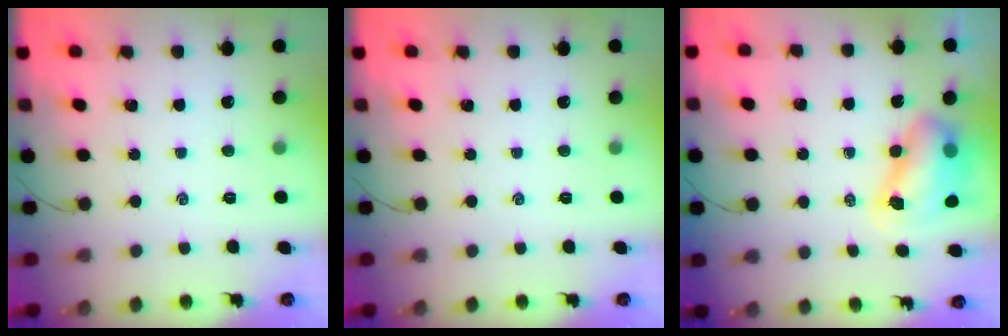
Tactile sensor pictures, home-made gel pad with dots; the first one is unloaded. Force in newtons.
{"total": 0.0}
{"total": 8.5, "press": 8.2, "slide": 2.1}